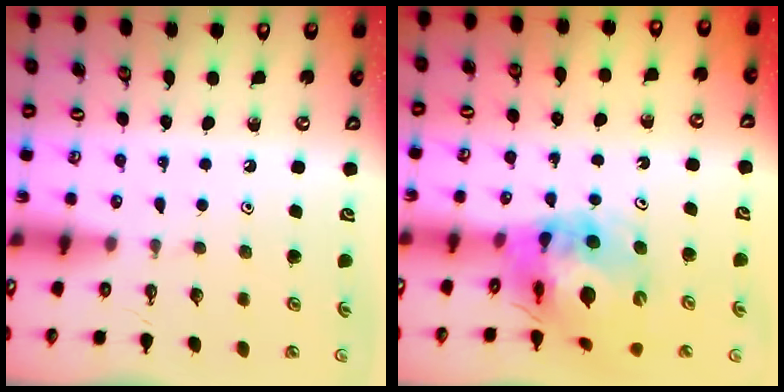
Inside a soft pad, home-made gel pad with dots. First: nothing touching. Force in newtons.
{"total": 15.7, "press": 15.6, "slide": 1.7}